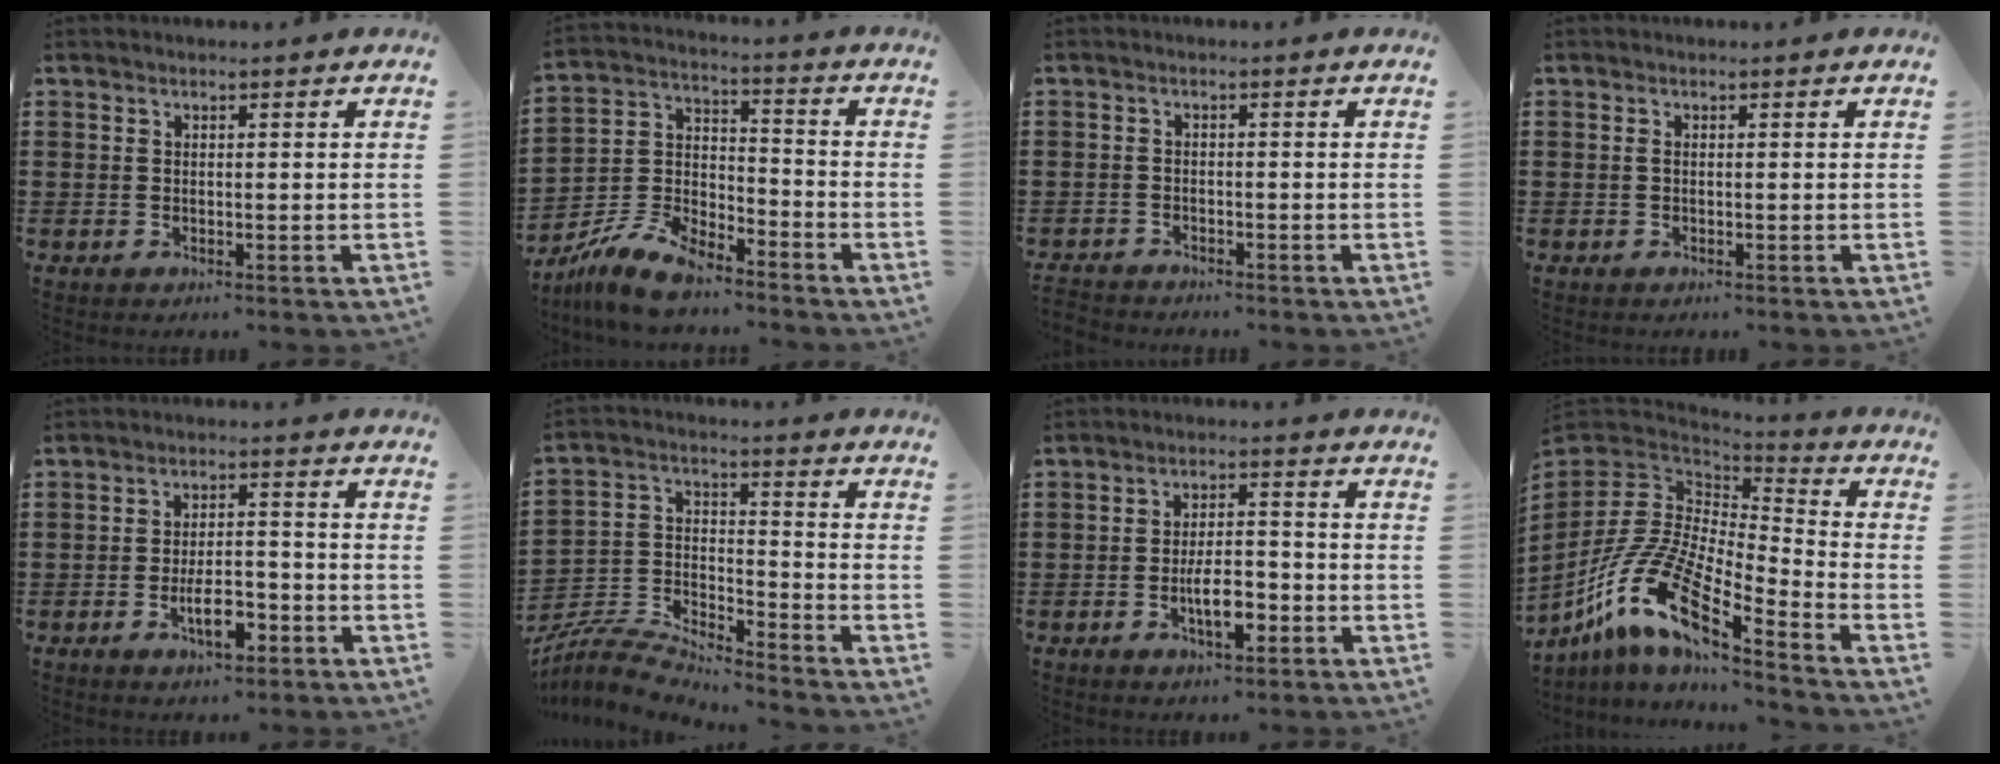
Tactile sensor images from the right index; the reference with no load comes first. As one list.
[{"total": 8.6, "force": [-7.6, 2.5, 3.4], "torque": [-0.090, 0.011, -0.153]}, {"total": 1.7, "force": [-1.7, 0.2, -0.2], "torque": [-0.002, 0.002, -0.039]}, {"total": 0.5, "force": [-0.1, 0.1, 0.5], "torque": [-0.010, -0.002, -0.003]}, {"total": 6.2, "force": [-3.0, 2.4, 4.9], "torque": [-0.085, 0.009, -0.055]}, {"total": 6.2, "force": [-6.0, 0.8, 1.4], "torque": [-0.047, -0.006, -0.126]}, {"total": 5.9, "force": [-2.4, 2.2, 4.9], "torque": [-0.096, 0.003, -0.048]}, {"total": 14.8, "force": [-9.5, 4.9, 10.3], "torque": [-0.242, 0.000, -0.197]}]